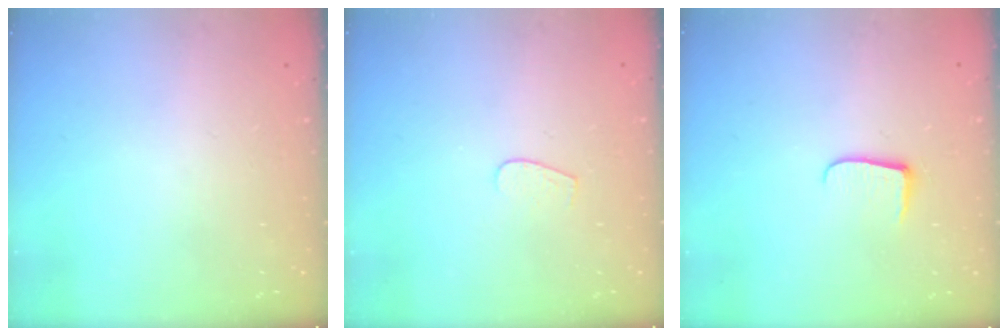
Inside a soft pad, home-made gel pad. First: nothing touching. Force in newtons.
{"total": 3.3, "press": 3.3, "slide": 0.2}
{"total": 6.2, "press": 6.1, "slide": 0.7}